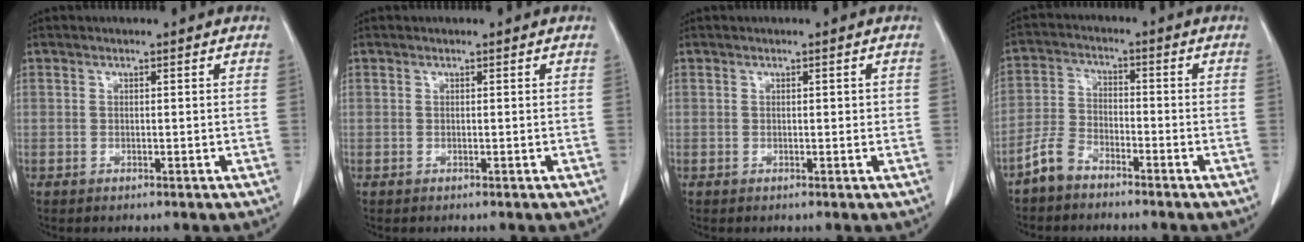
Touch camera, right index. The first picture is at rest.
{"total": 0.0}
{"total": 1.1, "force": [0.2, 0.4, 1.0], "torque": [-0.013, 0.002, 0.003]}
{"total": 5.0, "force": [-4.1, 2.3, 1.7], "torque": [-0.043, 0.002, -0.083]}